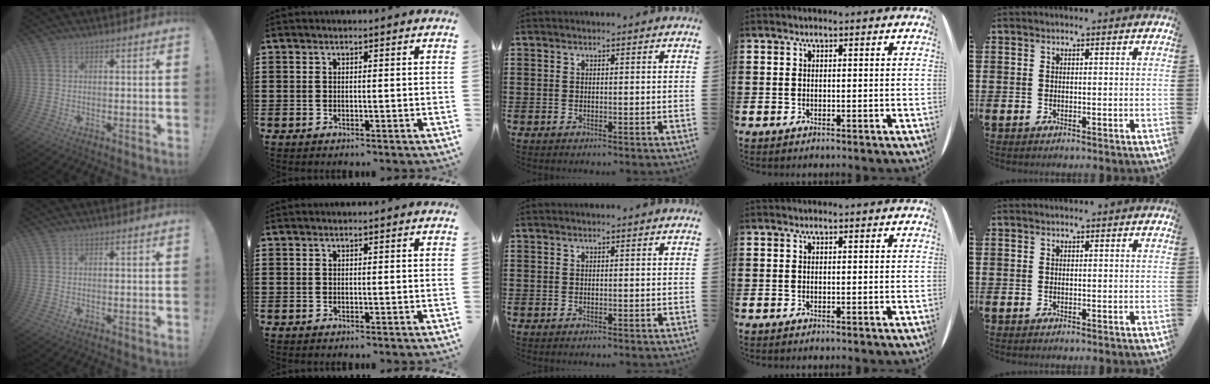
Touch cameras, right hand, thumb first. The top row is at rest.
{}